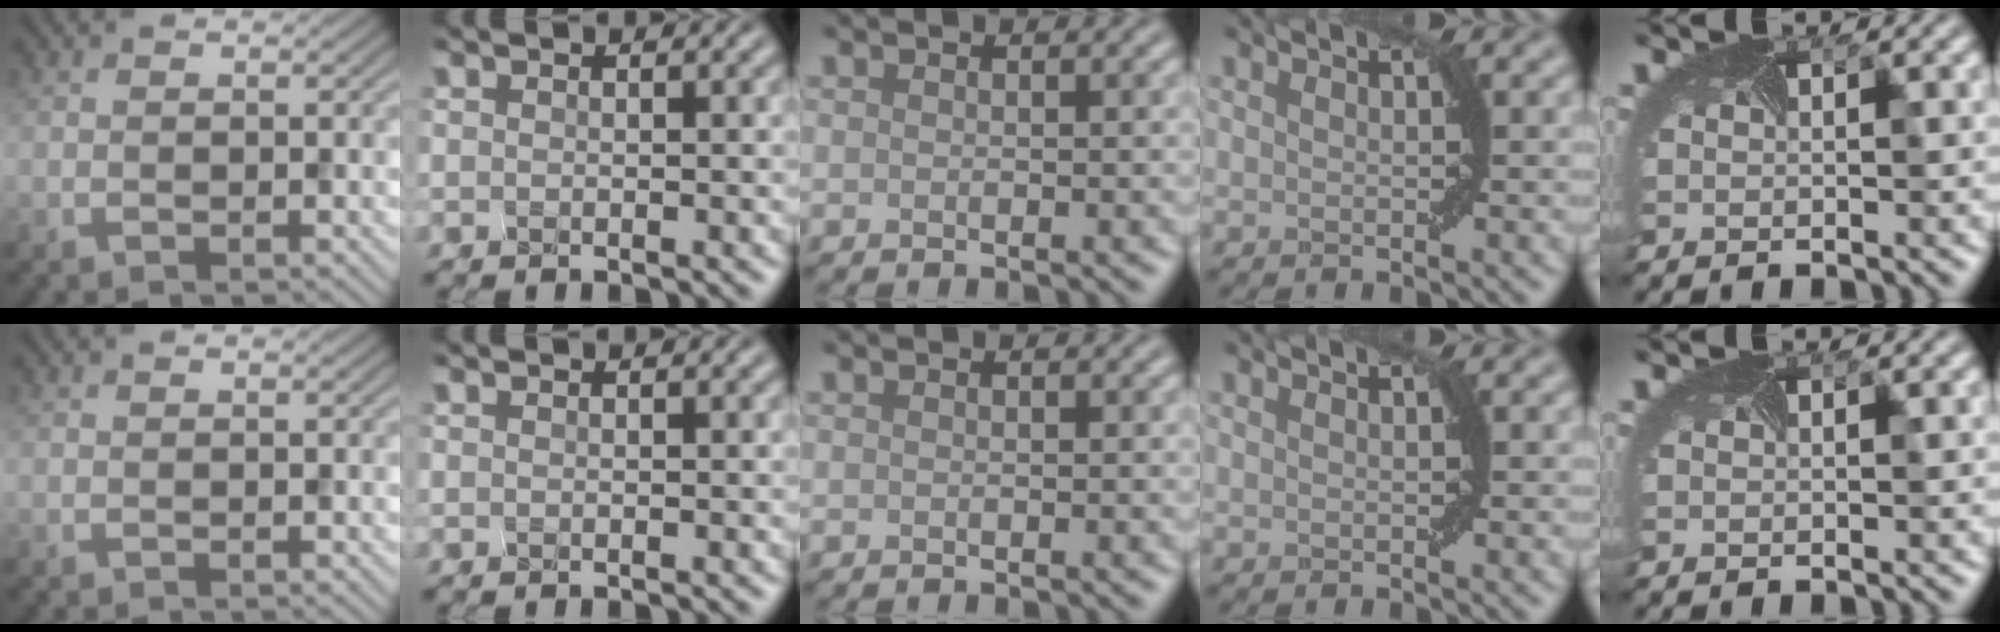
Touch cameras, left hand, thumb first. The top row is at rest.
{}